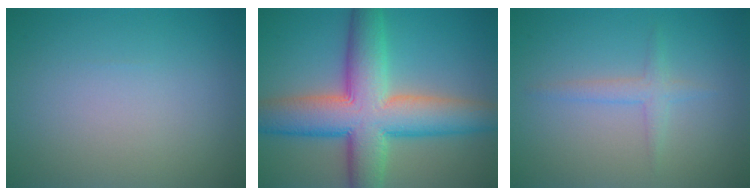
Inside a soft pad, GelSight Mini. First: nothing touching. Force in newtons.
{"total": 11.0, "press": 11.0, "slide": 0.3}
{"total": 1.6, "press": 1.6, "slide": 0.1}